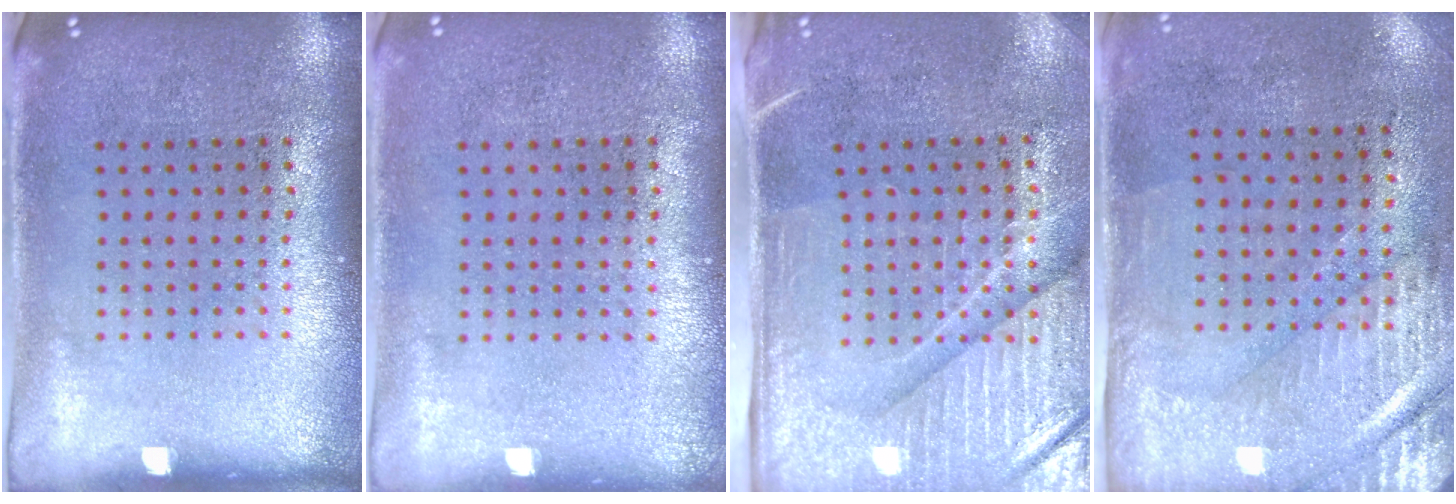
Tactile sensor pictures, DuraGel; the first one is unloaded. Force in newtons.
{"total": 0.0}
{"total": 4.5, "press": 3.9, "slide": 2.3}
{"total": 2.9, "press": 2.5, "slide": 1.5}